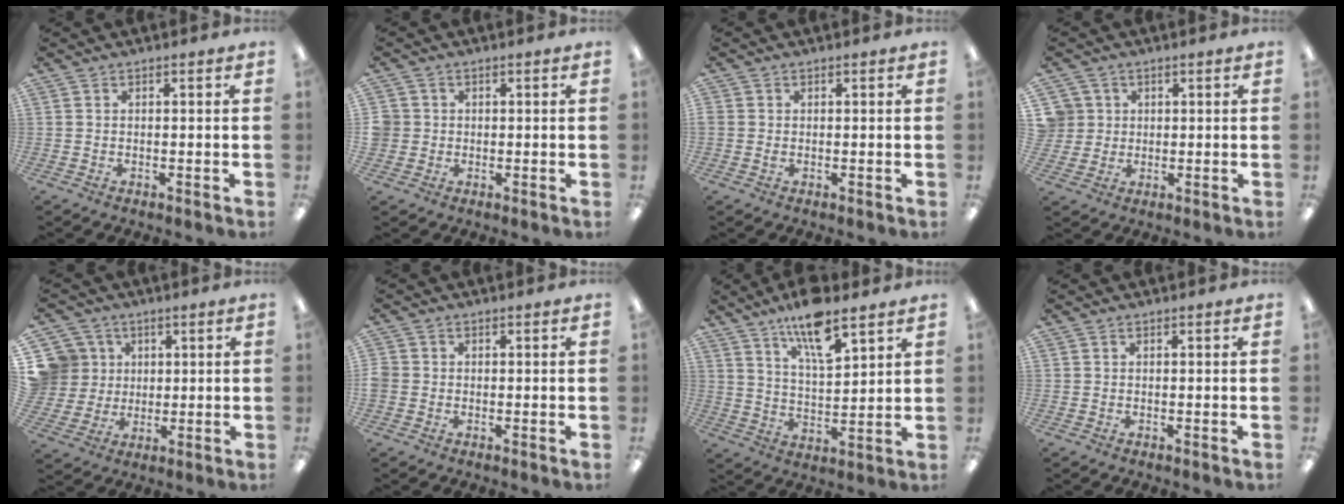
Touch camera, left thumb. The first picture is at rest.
{"total": 3.0, "force": [0.1, 2.9, 0.6], "torque": [-0.014, 0.006, 0.002]}
{"total": 0.9, "force": [0.0, 0.9, 0.4], "torque": [-0.008, 0.003, -0.002]}
{"total": 4.8, "force": [1.4, 4.6, 0.1], "torque": [-0.012, 0.007, 0.028]}
{"total": 9.9, "force": [3.0, 9.4, 1.0], "torque": [-0.048, -0.010, 0.064]}
{"total": 2.2, "force": [-0.3, 2.0, 0.9], "torque": [-0.014, 0.006, -0.005]}
{"total": 11.9, "force": [8.8, 3.5, 7.2], "torque": [-0.121, -0.046, 0.152]}
{"total": 0.0}